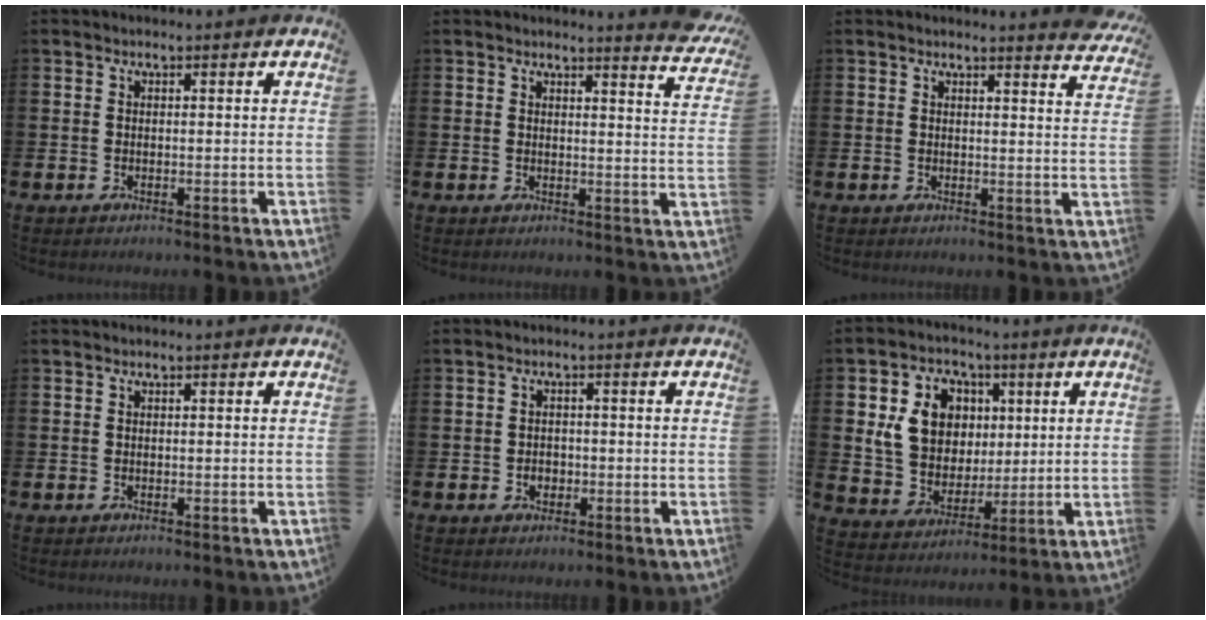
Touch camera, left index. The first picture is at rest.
{"total": 3.2, "force": [3.2, -0.4, 0.4], "torque": [0.010, -0.032, 0.052]}
{"total": 2.7, "force": [2.7, -0.3, 0.0], "torque": [0.019, -0.028, 0.044]}
{"total": 0.0}
{"total": 1.7, "force": [-0.5, 1.4, 0.8], "torque": [-0.016, 0.006, -0.012]}
{"total": 9.4, "force": [3.7, 7.6, 4.1], "torque": [-0.110, 0.011, 0.070]}